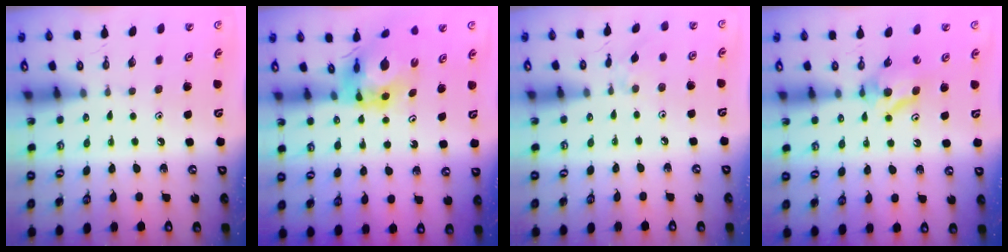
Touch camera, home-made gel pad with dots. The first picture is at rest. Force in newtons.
{"total": 8.5, "press": 8.5, "slide": 1.0}
{"total": 1.2, "press": 1.1, "slide": 0.4}
{"total": 8.3, "press": 8.3, "slide": 0.3}